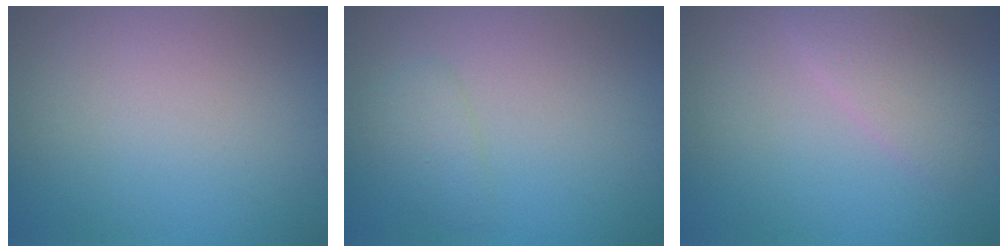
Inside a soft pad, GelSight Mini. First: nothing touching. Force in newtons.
{"total": 1.8, "press": 1.8, "slide": 0.0}
{"total": 2.9, "press": 2.9, "slide": 0.2}